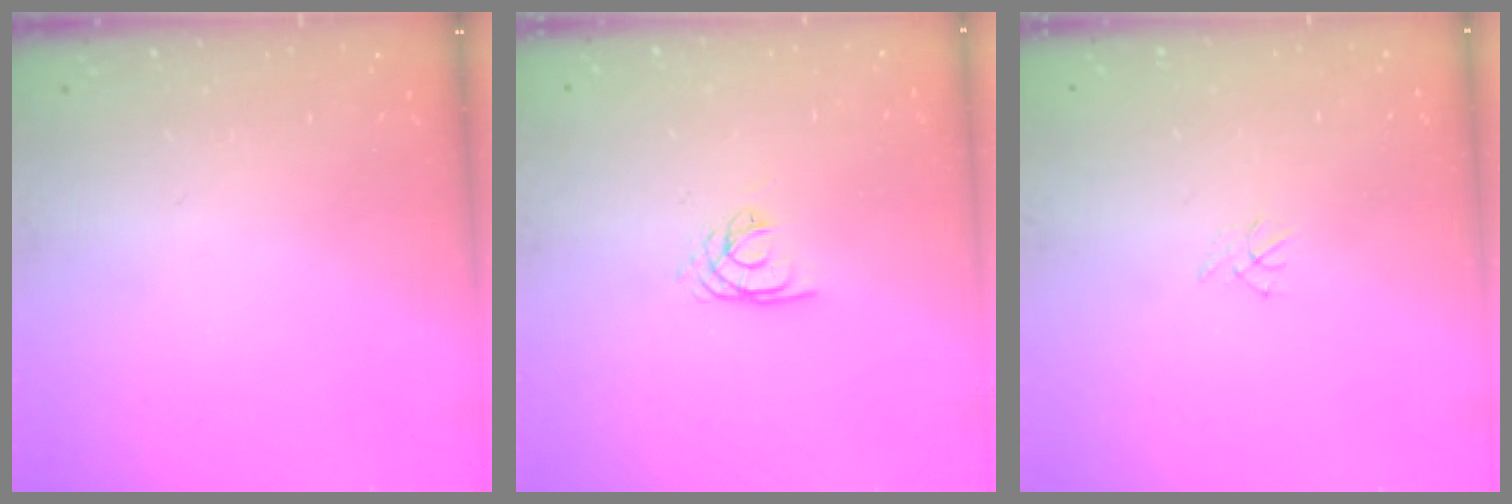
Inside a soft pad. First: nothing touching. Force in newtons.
{"total": 2.2, "press": 2.2, "slide": 0.2}
{"total": 0.5, "press": 0.4, "slide": 0.3}